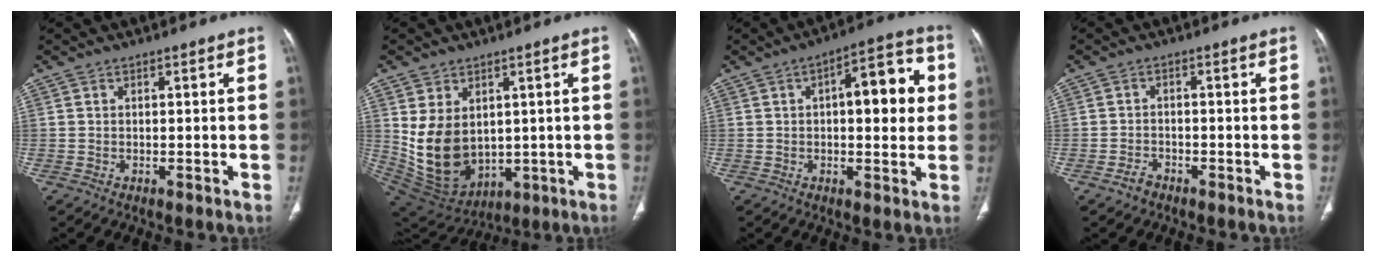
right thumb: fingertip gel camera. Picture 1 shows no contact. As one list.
[{"total": 13.4, "force": [1.3, 9.8, 9.1], "torque": [-0.146, -0.016, 0.064]}, {"total": 12.7, "force": [1.9, 5.3, 11.4], "torque": [-0.122, 0.020, 0.022]}, {"total": 2.1, "force": [-1.6, 1.2, 0.5], "torque": [-0.009, 0.011, -0.028]}]